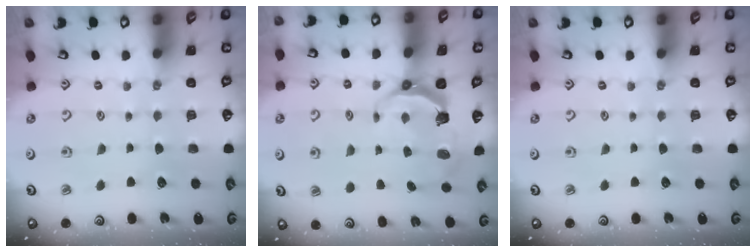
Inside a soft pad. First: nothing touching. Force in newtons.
{"total": 6.3, "press": 4.8, "slide": 4.1}
{"total": 0.0}